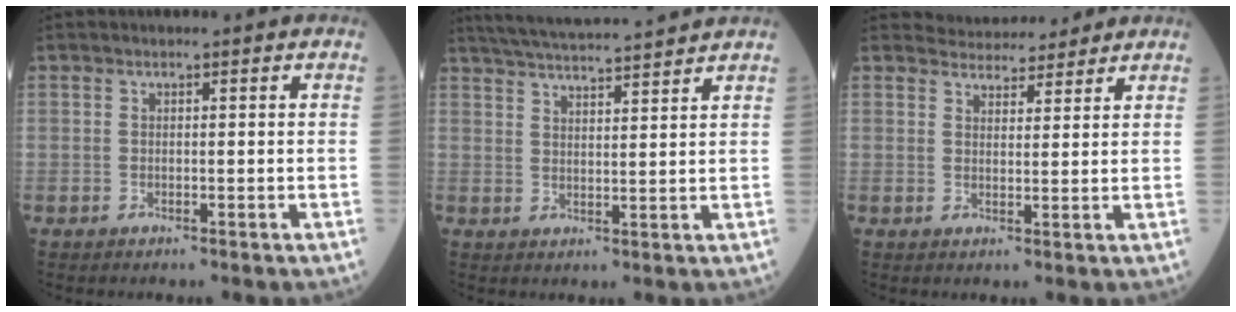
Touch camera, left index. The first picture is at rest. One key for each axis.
{"total": 12.8, "fx": 11.9, "fy": -0.4, "fz": 4.6, "tx": -0.087, "ty": 0.017, "tz": 0.177}
{"total": 5.7, "fx": 5.4, "fy": 1.6, "fz": 0.5, "tx": -0.007, "ty": 0.014, "tz": 0.076}